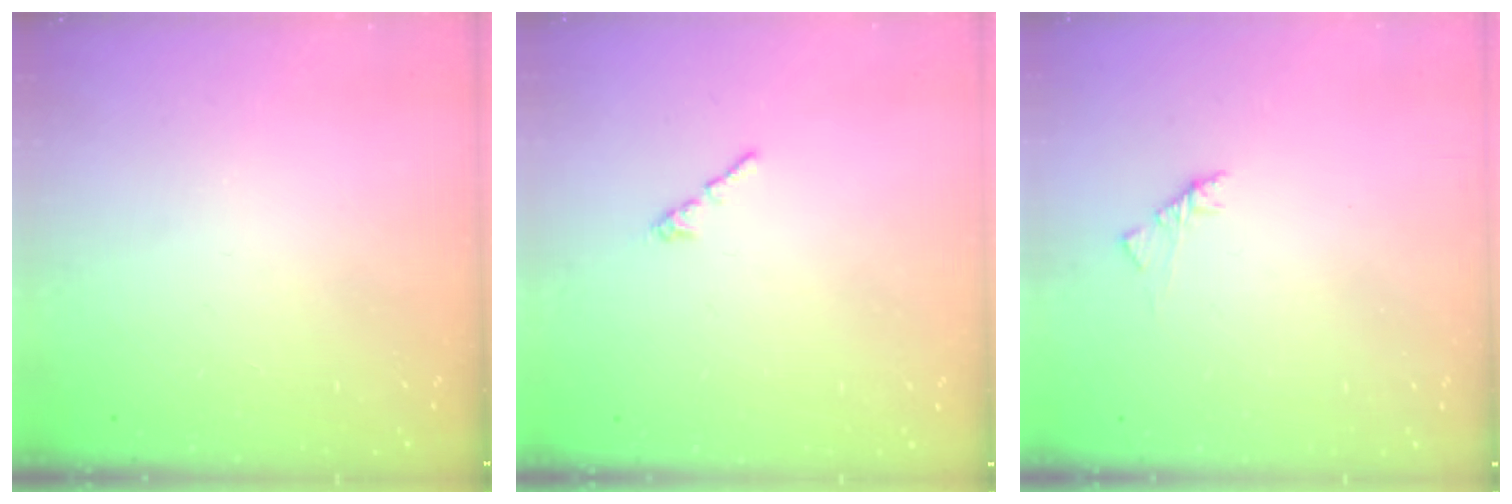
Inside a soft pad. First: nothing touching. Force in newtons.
{"total": 0.7, "press": 0.6, "slide": 0.4}
{"total": 1.7, "press": 1.6, "slide": 0.5}